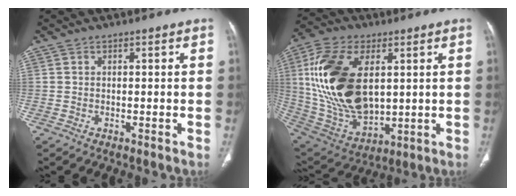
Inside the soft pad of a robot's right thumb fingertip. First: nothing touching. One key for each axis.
{"total": 23.4, "fx": 4.0, "fy": 13.5, "fz": 18.7, "tx": -0.364, "ty": -0.019, "tz": 0.087}